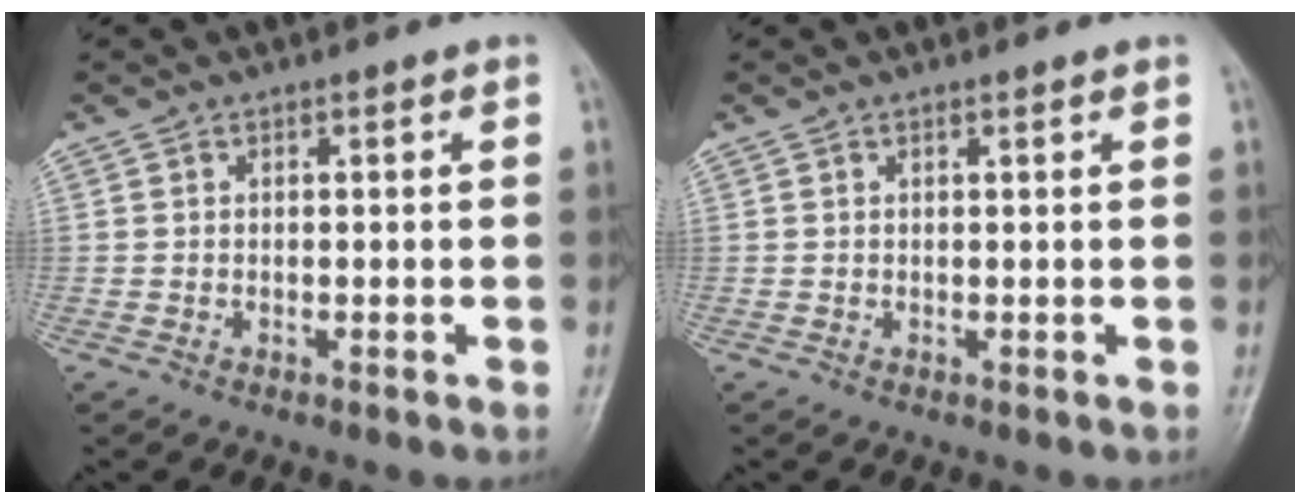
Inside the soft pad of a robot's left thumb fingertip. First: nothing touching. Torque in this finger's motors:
{"motor_torque": [-0.05, 0.05, -0.13, -0.12, 0.00]}